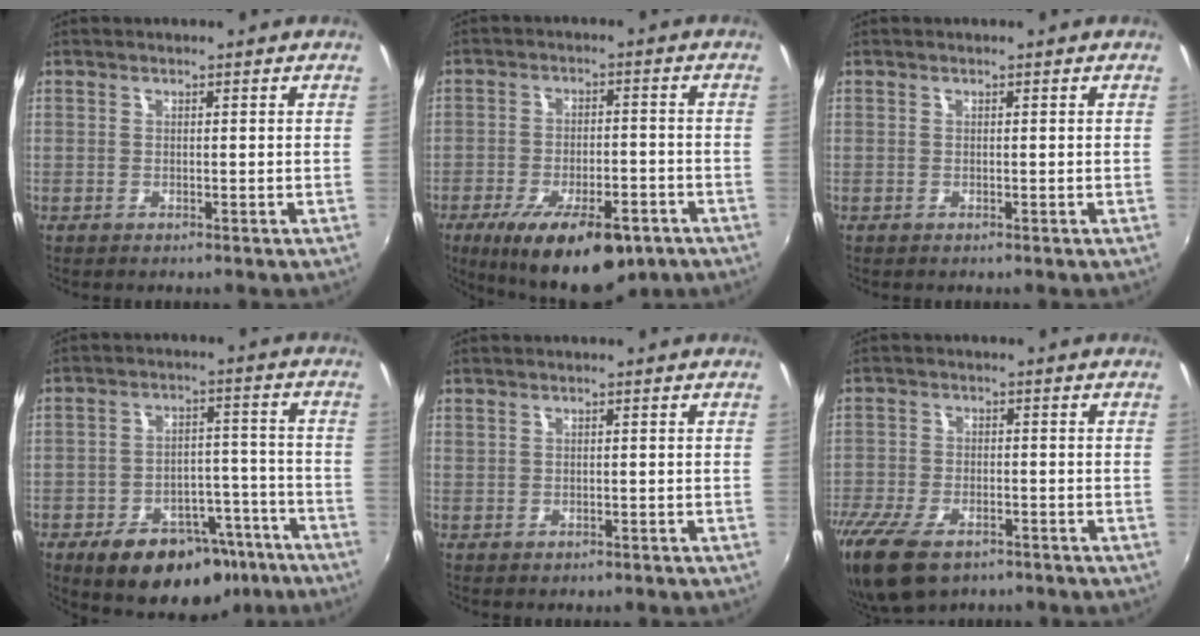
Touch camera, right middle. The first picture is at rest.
{"total": 17.6, "force": [-10.9, 6.8, 12.0], "torque": [-0.218, -0.034, -0.153]}
{"total": 0.0}
{"total": 17.3, "force": [-11.2, 9.9, 8.8], "torque": [-0.150, 0.023, -0.137]}
{"total": 0.5, "force": [0.1, 0.5, 0.1], "torque": [-0.001, 0.001, 0.002]}
{"total": 11.1, "force": [-7.6, 5.3, 6.1], "torque": [-0.158, -0.034, -0.141]}